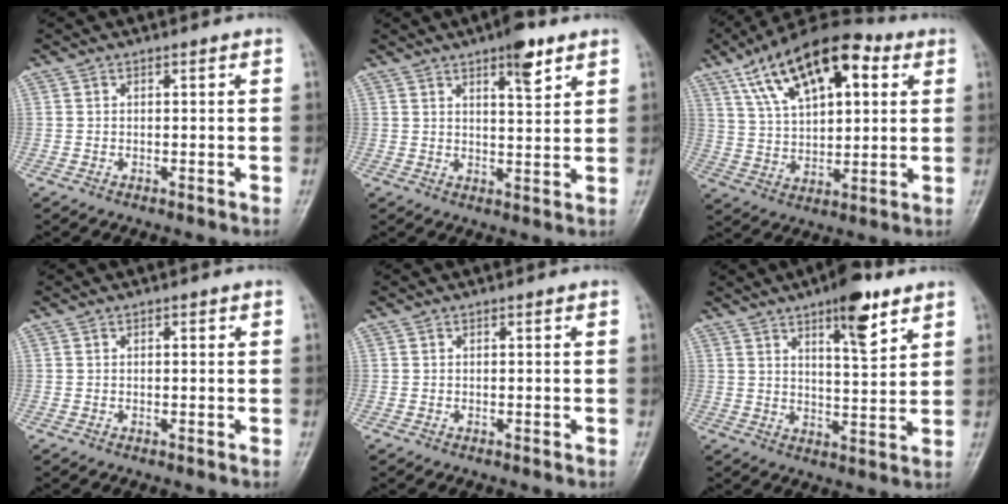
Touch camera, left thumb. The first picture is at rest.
{"total": 6.4, "force": [4.0, 1.8, 4.6], "torque": [-0.057, -0.022, 0.057]}
{"total": 19.6, "force": [8.6, 9.5, 14.8], "torque": [-0.220, -0.004, 0.146]}
{"total": 0.5, "force": [0.2, 0.3, 0.4], "torque": [-0.003, 0.001, 0.002]}
{"total": 0.0}
{"total": 9.6, "force": [5.8, 2.8, 7.1], "torque": [-0.093, -0.035, 0.089]}